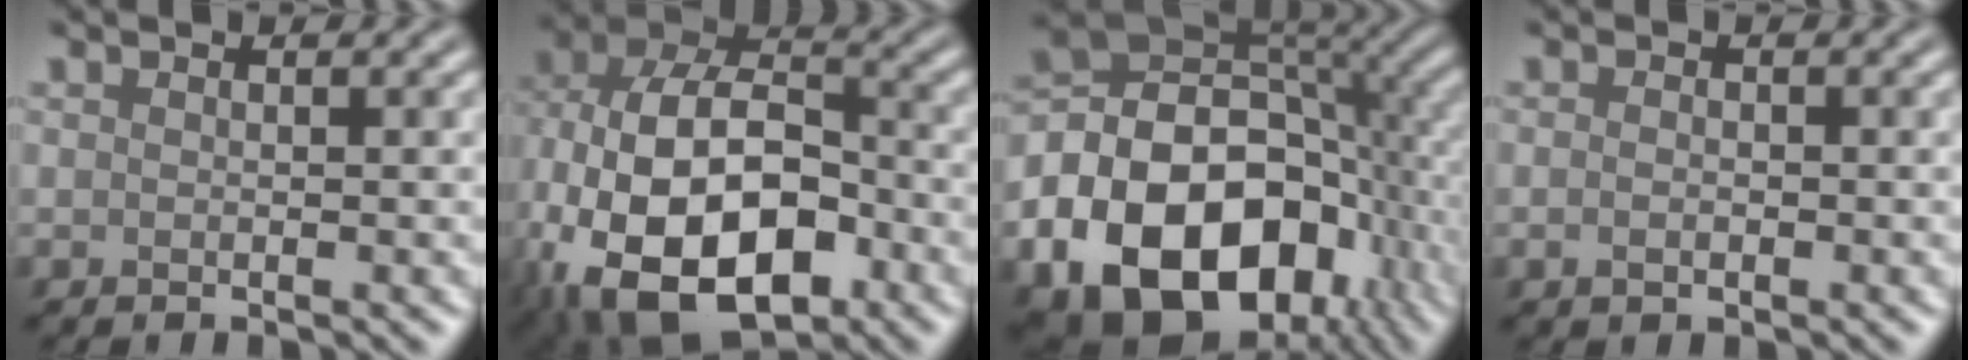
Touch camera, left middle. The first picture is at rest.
{"total": 16.8, "force": [-6.1, 10.4, 11.7], "torque": [-0.226, -0.016, -0.103]}
{"total": 18.5, "force": [-7.0, 12.7, 11.5], "torque": [-0.210, -0.022, -0.118]}
{"total": 1.1, "force": [-0.3, 0.7, 0.8], "torque": [-0.016, -0.001, -0.006]}